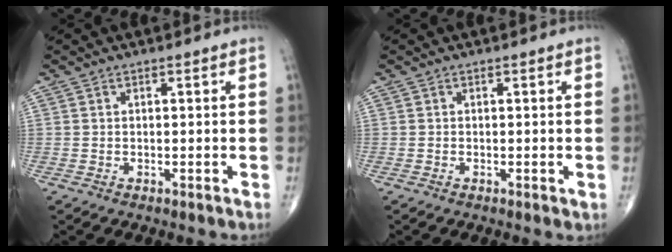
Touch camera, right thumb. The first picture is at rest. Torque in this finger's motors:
{"motor_torque": [0.03, 0.51, -0.05, -0.05, -0.01]}